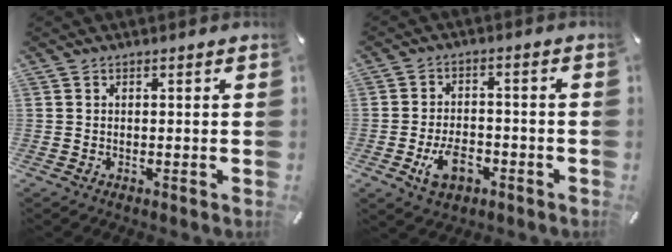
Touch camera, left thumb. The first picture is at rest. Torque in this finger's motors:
{"motor_torque": [0.42, 1.34, 0.19, -0.02, 0.20]}